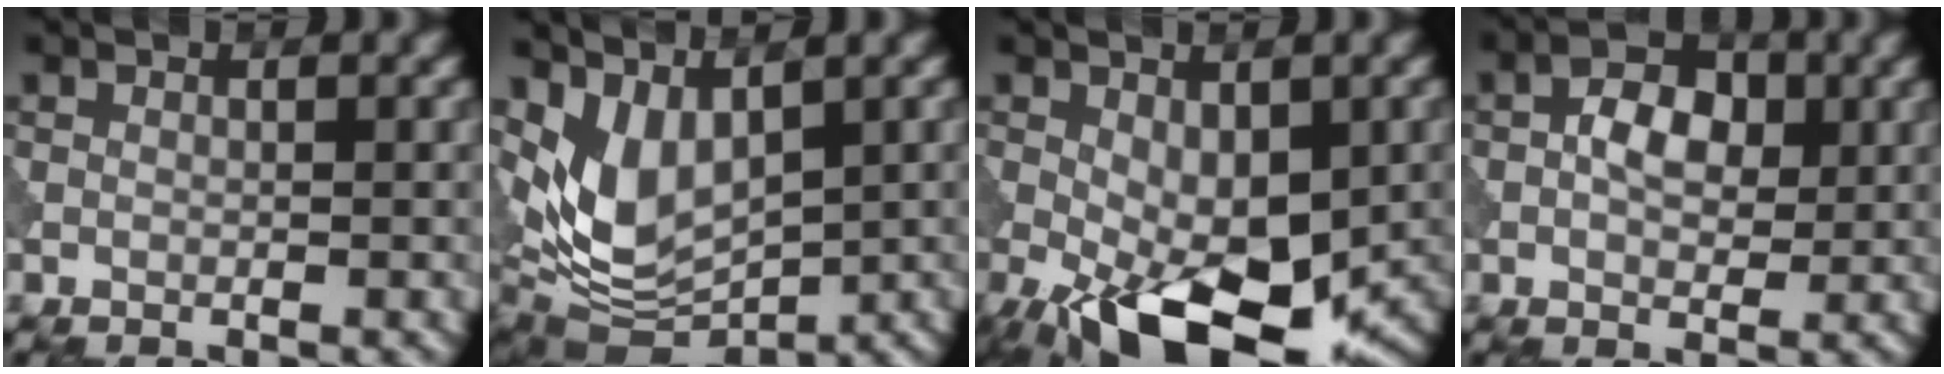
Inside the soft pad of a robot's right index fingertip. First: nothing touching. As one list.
[{"total": 6.4, "force": [1.5, 3.8, 4.9], "torque": [-0.104, -0.021, 0.036]}, {"total": 11.1, "force": [-3.8, 5.6, 8.9], "torque": [-0.153, -0.024, -0.055]}, {"total": 4.0, "force": [0.0, 2.6, 3.0], "torque": [-0.051, 0.004, -0.008]}]